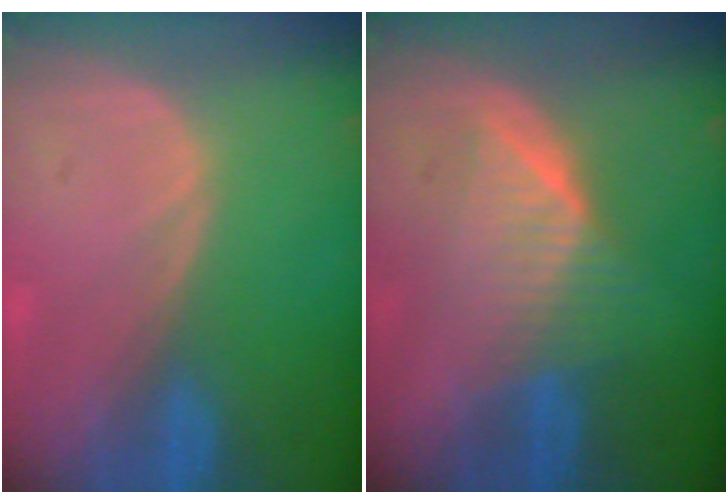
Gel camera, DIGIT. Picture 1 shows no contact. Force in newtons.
{"total": 6.5, "press": 6.2, "slide": 1.8}